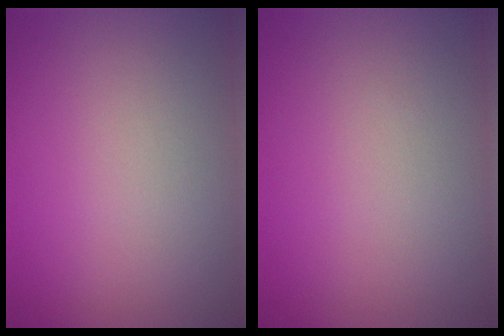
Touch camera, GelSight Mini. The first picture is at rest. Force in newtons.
{"total": 0.0}